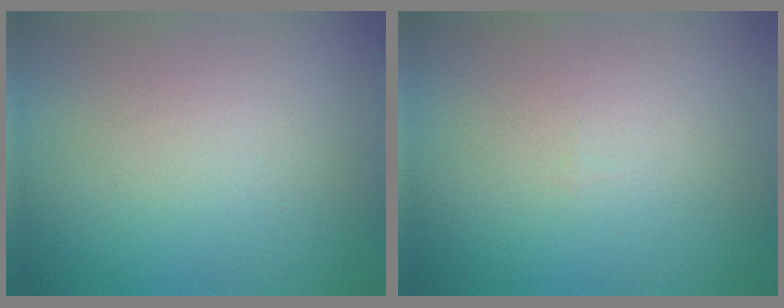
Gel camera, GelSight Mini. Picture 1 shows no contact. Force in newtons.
{"total": 0.0}